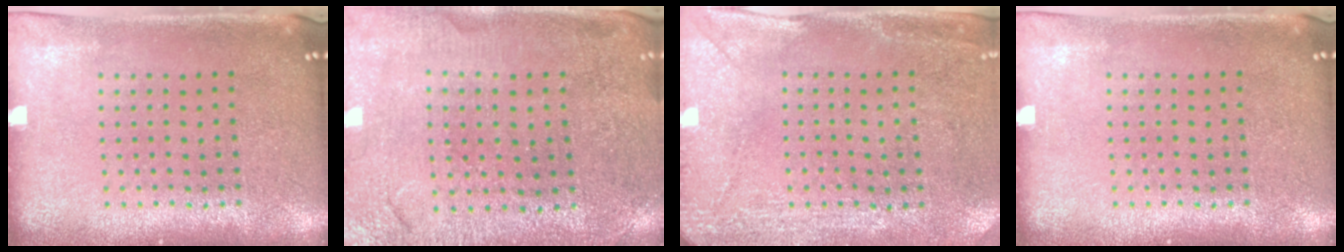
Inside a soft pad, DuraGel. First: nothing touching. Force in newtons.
{"total": 1.0, "press": 0.9, "slide": 0.3}
{"total": 2.9, "press": 2.4, "slide": 1.6}
{"total": 0.0}